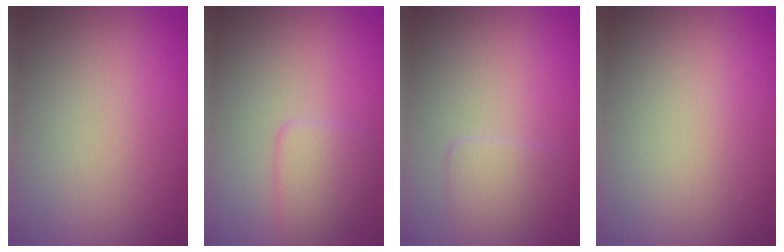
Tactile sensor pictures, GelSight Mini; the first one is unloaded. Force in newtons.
{"total": 2.4, "press": 2.4, "slide": 0.2}
{"total": 1.6, "press": 1.6, "slide": 0.3}
{"total": 0.0}